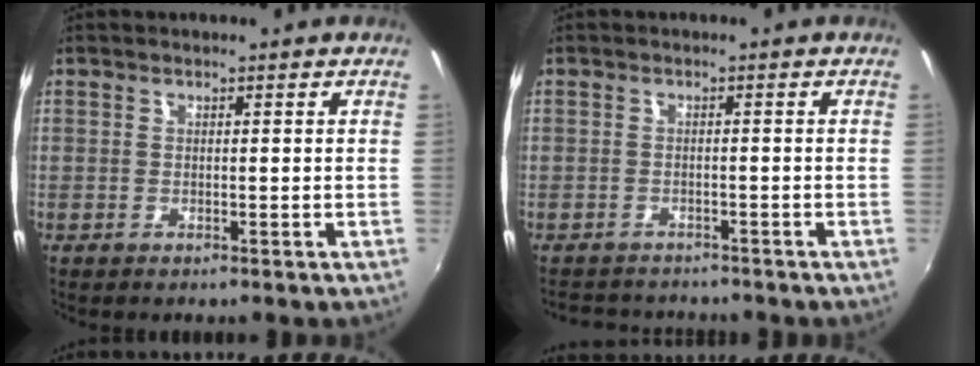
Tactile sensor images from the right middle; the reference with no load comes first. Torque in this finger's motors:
{"motor_torque": [-0.22, -0.07, -0.32, -0.04]}